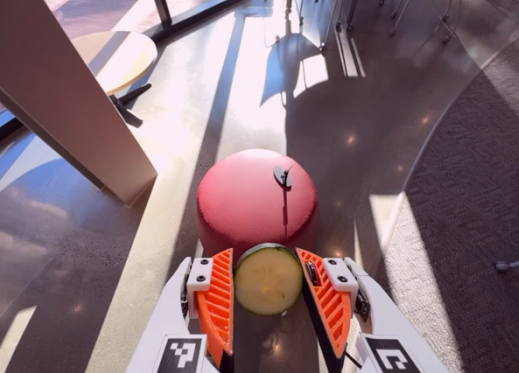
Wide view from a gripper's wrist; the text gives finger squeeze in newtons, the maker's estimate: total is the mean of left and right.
{"total": 9.1, "left": 9.1, "right": 9.1}